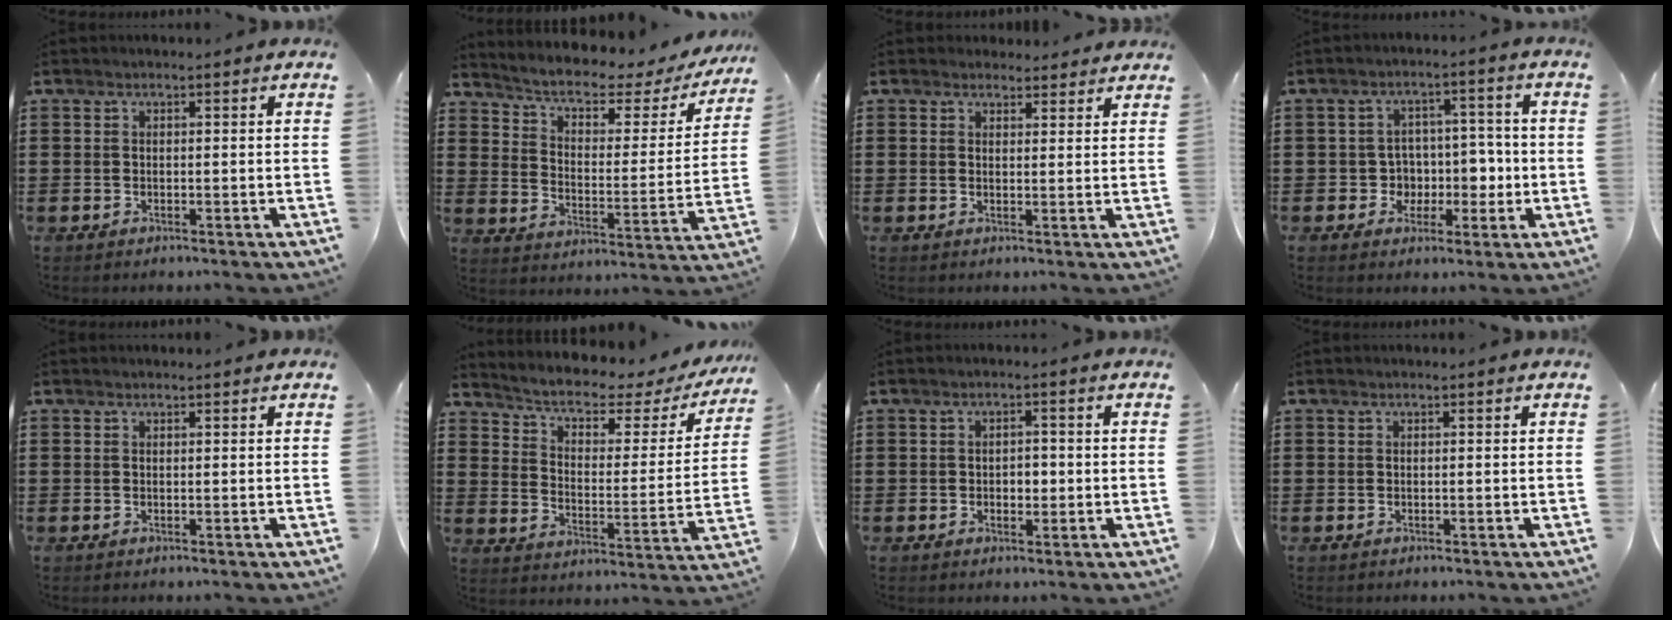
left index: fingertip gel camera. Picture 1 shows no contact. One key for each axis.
{"total": 4.9, "fx": 3.2, "fy": 1.7, "fz": 3.2, "tx": -0.078, "ty": -0.021, "tz": 0.045}
{"total": 2.4, "fx": 2.2, "fy": 0.9, "fz": 0.1, "tx": 0.001, "ty": -0.001, "tz": 0.041}
{"total": 5.6, "fx": -0.5, "fy": 5.3, "fz": 1.9, "tx": -0.040, "ty": 0.001, "tz": -0.010}
{"total": 0.0}
{"total": 4.5, "fx": 2.9, "fy": 1.7, "fz": 3.0, "tx": -0.074, "ty": -0.021, "tz": 0.039}
{"total": 2.1, "fx": -0.3, "fy": 1.4, "fz": 1.6, "tx": -0.033, "ty": 0.005, "tz": -0.009}
{"total": 0.0}